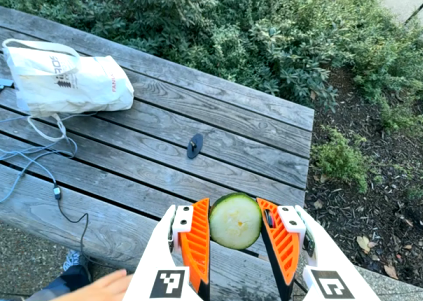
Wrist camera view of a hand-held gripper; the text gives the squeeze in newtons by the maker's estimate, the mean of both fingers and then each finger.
{"total": 11.3, "left": 11.4, "right": 11.2}